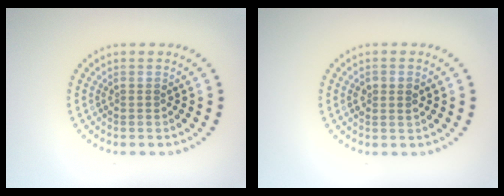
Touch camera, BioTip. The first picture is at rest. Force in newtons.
{"total": 1.5, "press": 1.5, "slide": 0.4}